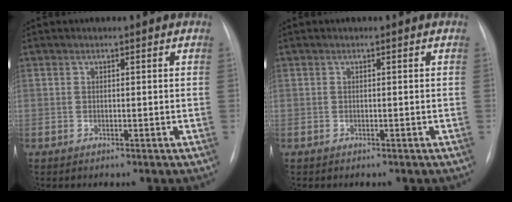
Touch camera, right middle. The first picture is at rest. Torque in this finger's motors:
{"motor_torque": [-0.33, -0.04, 0.10, 0.01]}